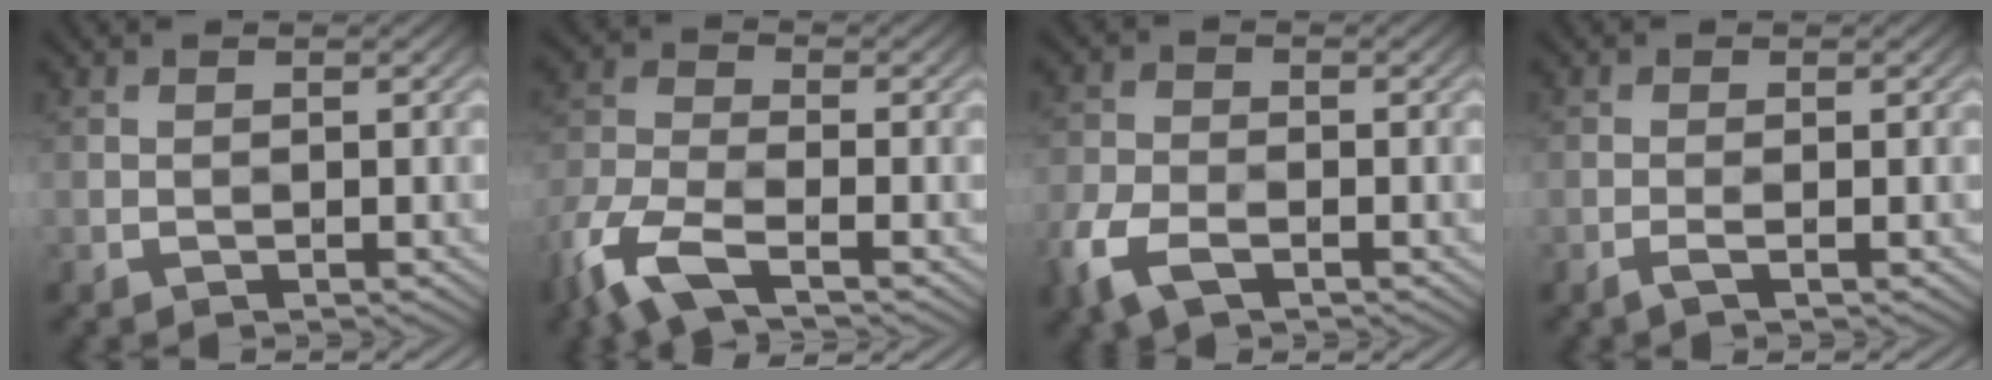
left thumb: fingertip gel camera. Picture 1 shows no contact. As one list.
[{"total": 8.4, "force": [-4.6, 3.4, 6.2], "torque": [-0.142, -0.011, -0.108]}, {"total": 6.4, "force": [-2.7, 3.7, 4.4], "torque": [-0.108, -0.013, -0.064]}, {"total": 1.1, "force": [0.6, 0.0, 0.9], "torque": [-0.010, 0.008, -0.001]}]